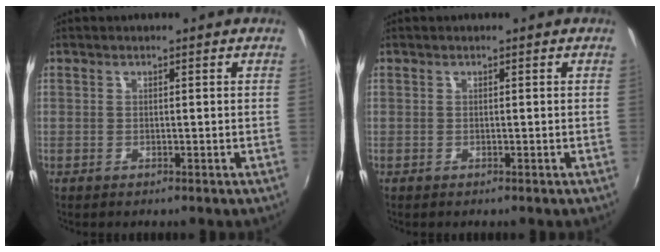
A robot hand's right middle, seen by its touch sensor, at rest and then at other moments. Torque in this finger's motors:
{"motor_torque": [0.08, 0.05, 0.01, 0.01]}